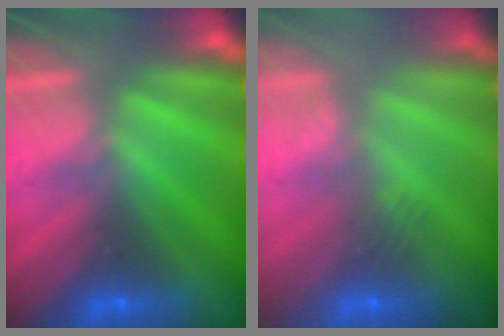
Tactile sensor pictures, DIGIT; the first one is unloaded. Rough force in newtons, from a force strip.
{"total": 2.4}